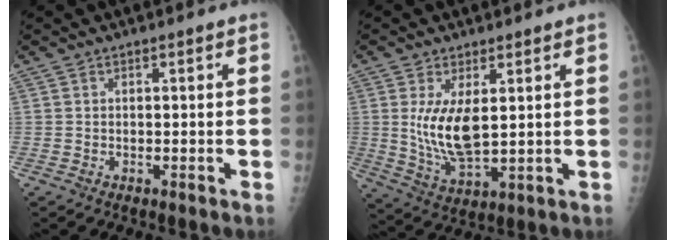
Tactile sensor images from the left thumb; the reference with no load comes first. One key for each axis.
{"total": 9.8, "fx": 1.9, "fy": 4.1, "fz": 8.8, "tx": -0.162, "ty": -0.027, "tz": 0.049}